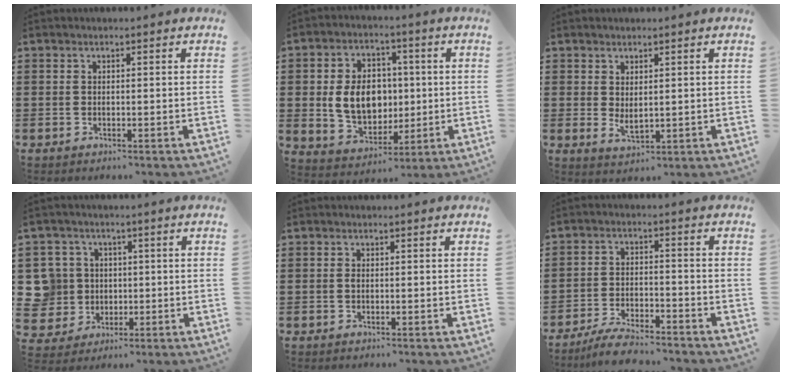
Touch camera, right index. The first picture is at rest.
{"total": 9.2, "force": [0.3, 7.0, 6.0], "torque": [-0.116, 0.010, 0.000]}
{"total": 2.1, "force": [1.1, 0.8, 1.6], "torque": [-0.031, 0.000, 0.020]}
{"total": 7.4, "force": [0.7, 7.2, 1.8], "torque": [-0.088, 0.010, 0.015]}
{"total": 0.6, "force": [-0.1, 0.3, 0.5], "torque": [-0.013, -0.003, -0.001]}
{"total": 5.0, "force": [-4.8, 0.3, 1.5], "torque": [-0.040, -0.003, -0.096]}